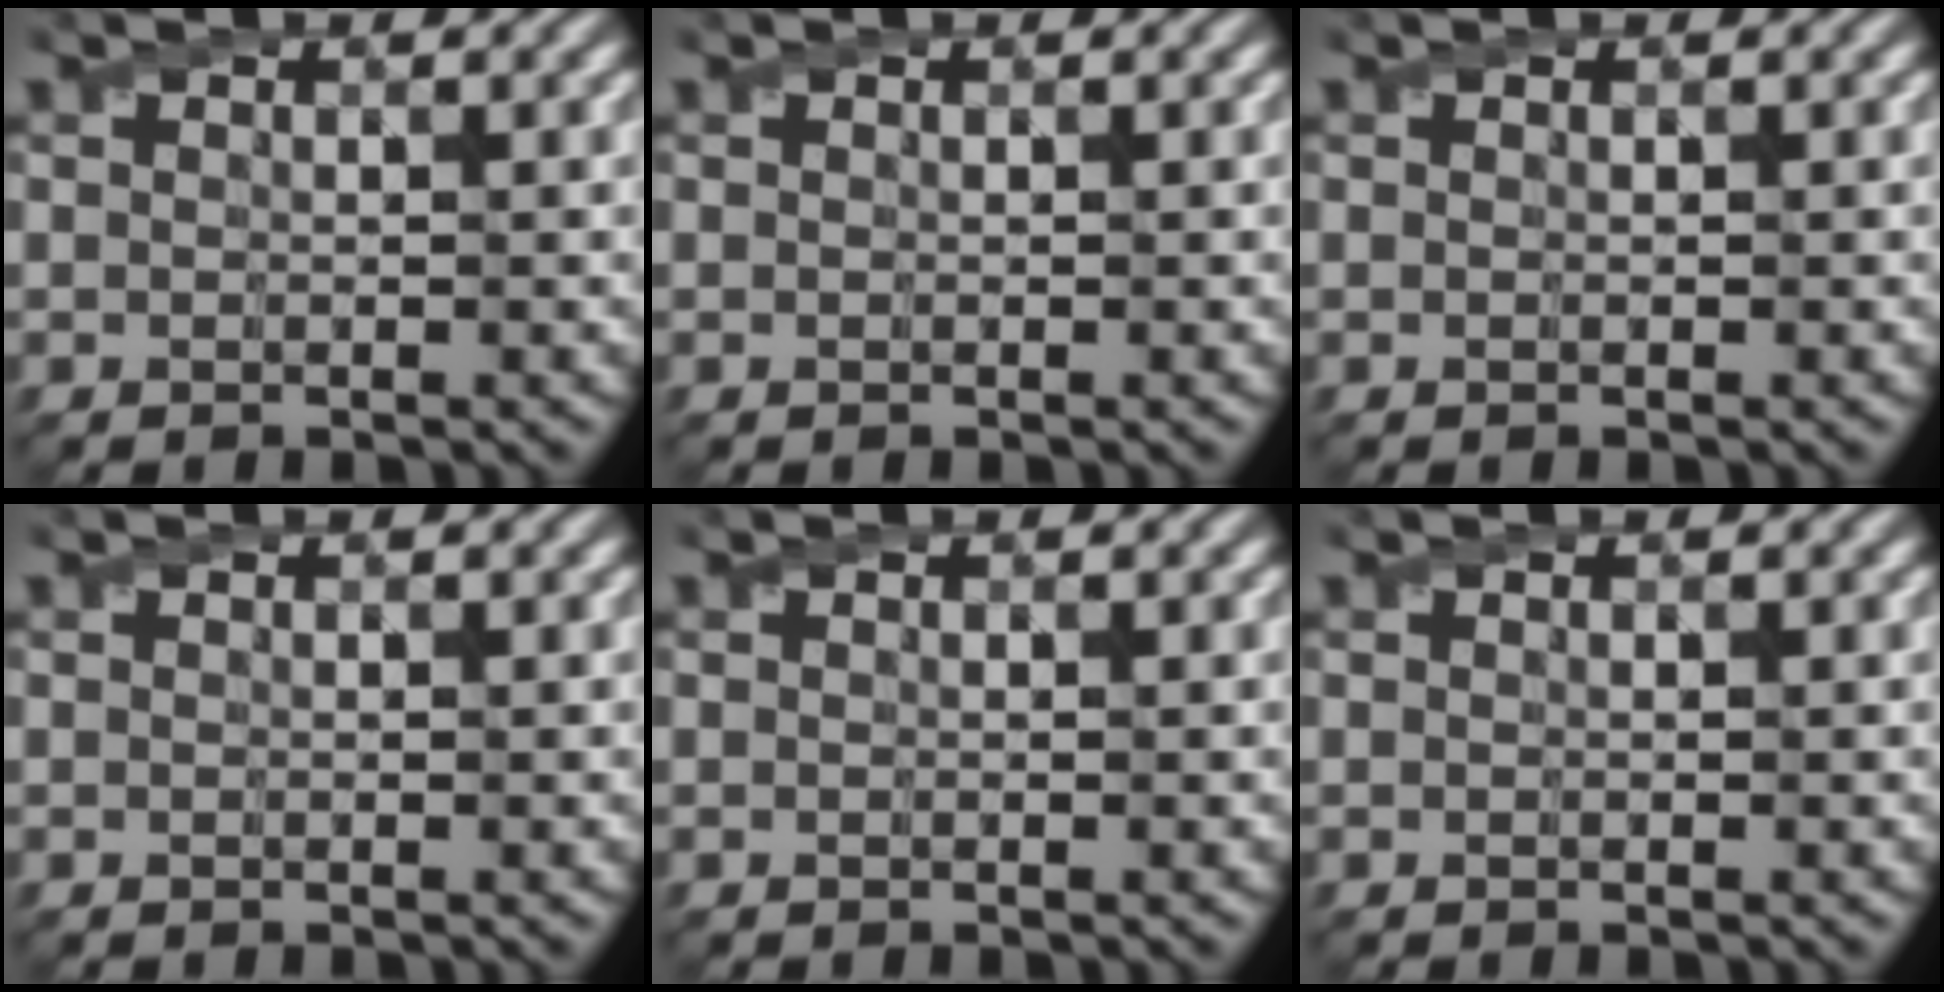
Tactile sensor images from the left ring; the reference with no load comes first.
{"total": 0.0}
{"total": 0.0}
{"total": 0.0}
{"total": 0.0}
{"total": 0.0}